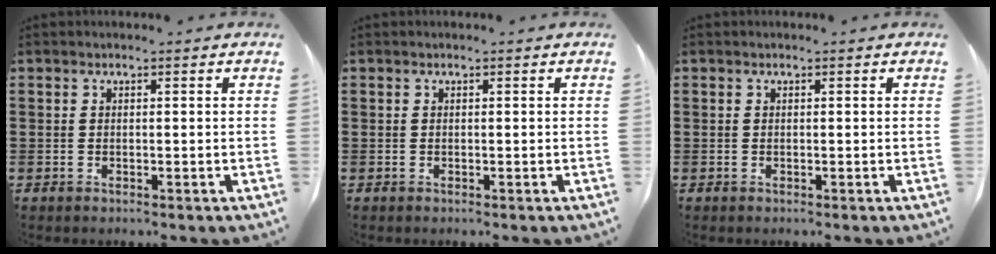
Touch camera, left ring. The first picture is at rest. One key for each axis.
{"total": 0.0}
{"total": 0.0}